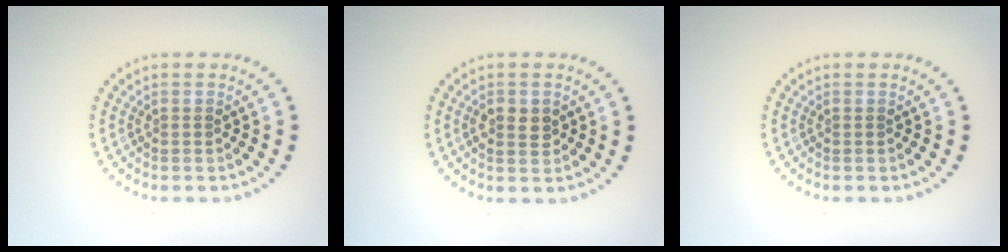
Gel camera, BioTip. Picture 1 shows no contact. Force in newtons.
{"total": 2.1, "press": 2.1, "slide": 0.2}
{"total": 0.0}